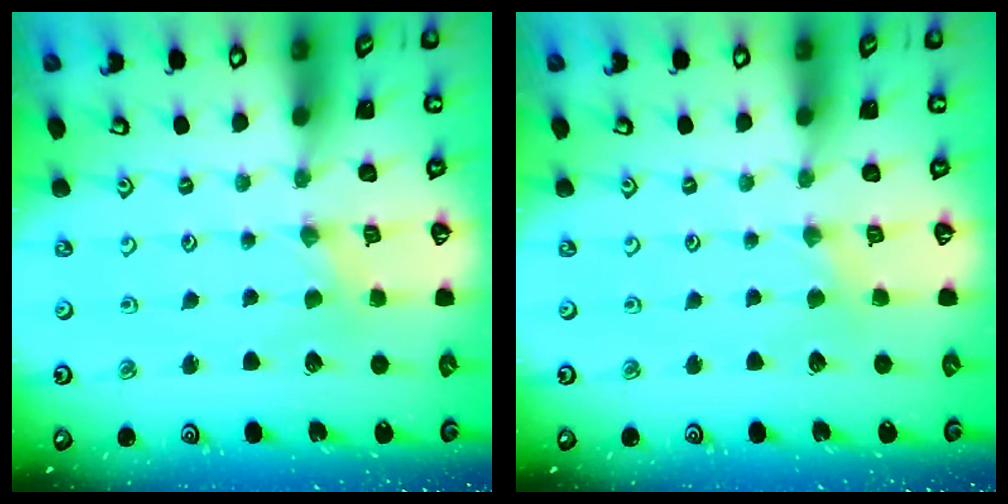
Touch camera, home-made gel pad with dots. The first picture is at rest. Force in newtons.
{"total": 1.4, "press": 1.4, "slide": 0.3}